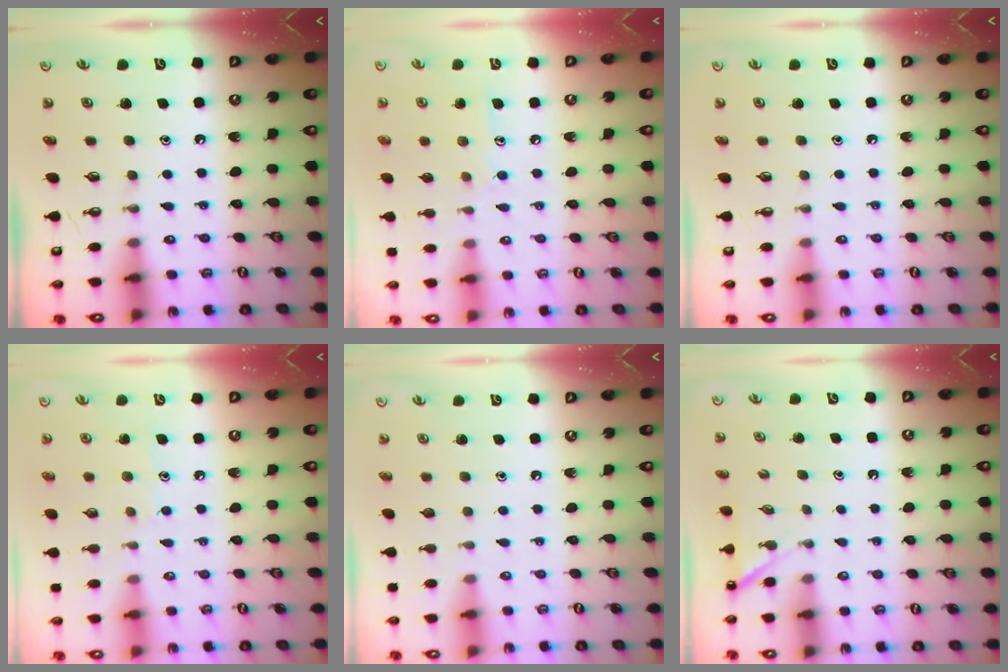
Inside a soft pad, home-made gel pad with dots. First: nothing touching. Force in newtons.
{"total": 7.5, "press": 7.4, "slide": 0.5}
{"total": 0.0}
{"total": 6.9, "press": 6.8, "slide": 0.9}
{"total": 0.0}
{"total": 2.3, "press": 2.3, "slide": 0.2}